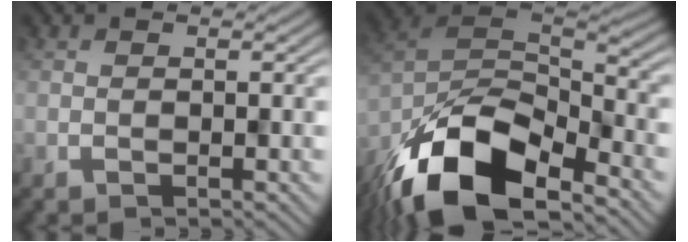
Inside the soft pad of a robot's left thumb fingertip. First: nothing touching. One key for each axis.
{"total": 15.4, "fx": -10.6, "fy": 6.6, "fz": 9.1, "tx": -0.200, "ty": -0.028, "tz": -0.186}